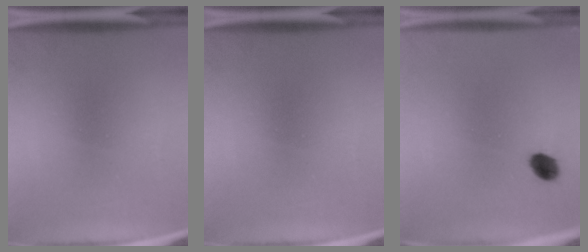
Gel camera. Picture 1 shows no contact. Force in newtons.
{"total": 0.0}
{"total": 3.1}